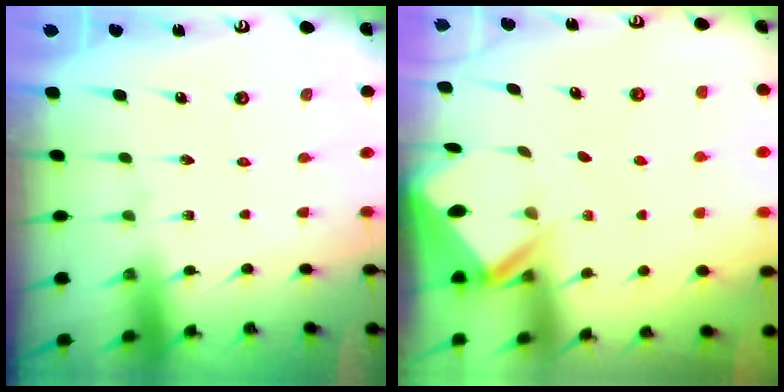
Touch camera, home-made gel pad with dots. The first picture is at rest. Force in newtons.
{"total": 3.0, "press": 2.9, "slide": 0.3}